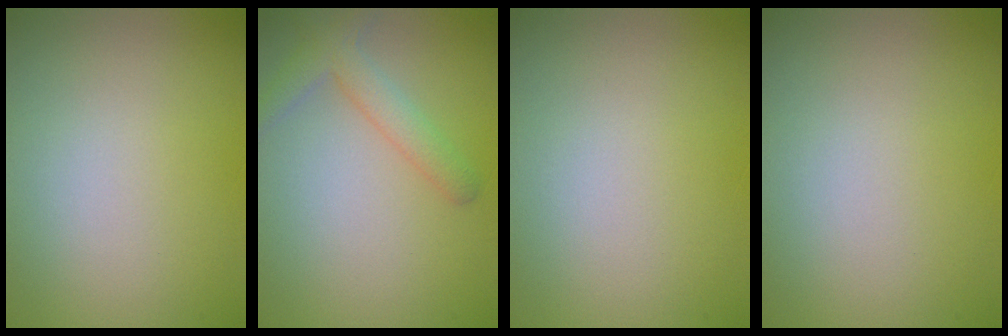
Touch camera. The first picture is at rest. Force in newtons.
{"total": 2.3, "press": 2.3, "slide": 0.2}
{"total": 0.0}
{"total": 0.0}